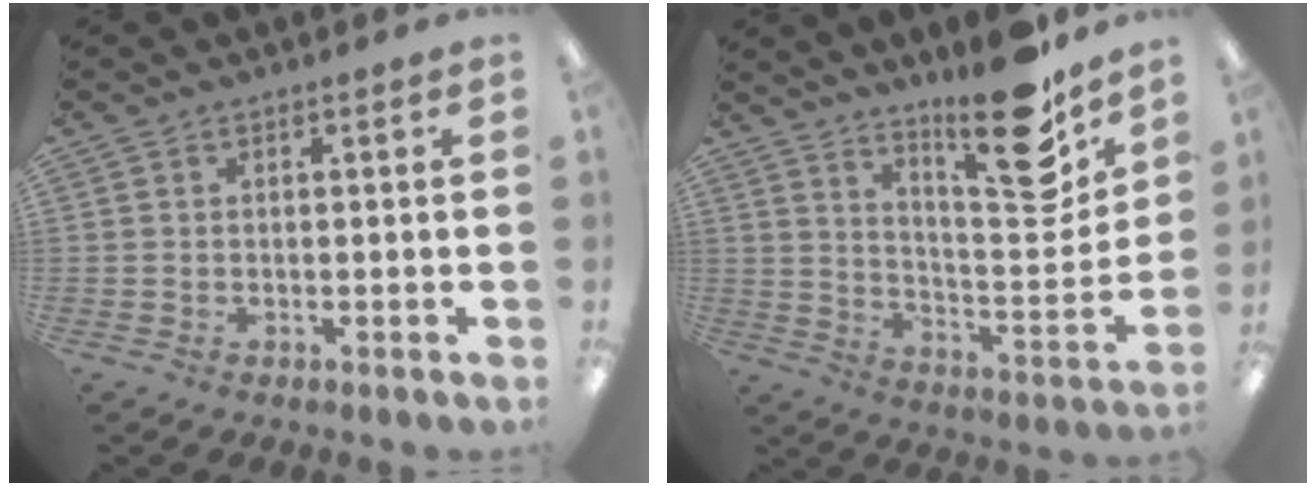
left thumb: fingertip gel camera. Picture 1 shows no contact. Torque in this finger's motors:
{"motor_torque": [0.40, 0.34, -0.04, -0.36, 0.06]}